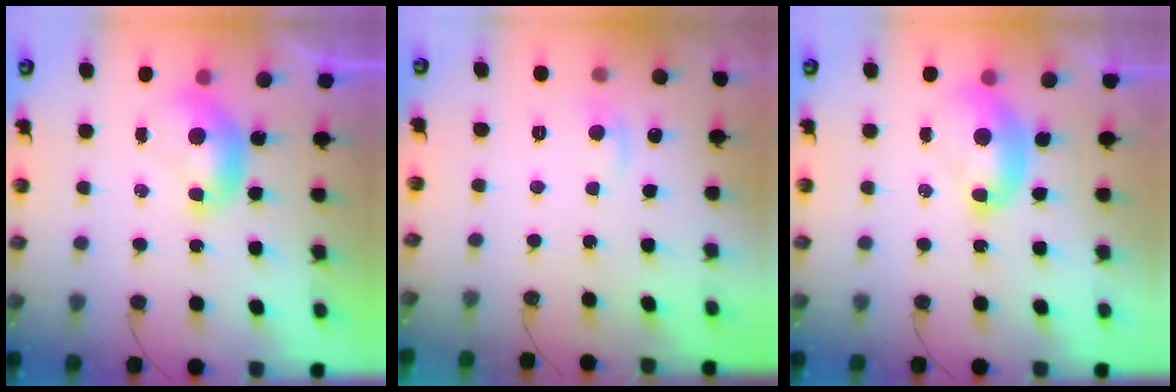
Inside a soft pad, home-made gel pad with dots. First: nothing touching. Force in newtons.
{"total": 1.7, "press": 1.4, "slide": 0.9}
{"total": 2.9, "press": 2.9, "slide": 0.6}